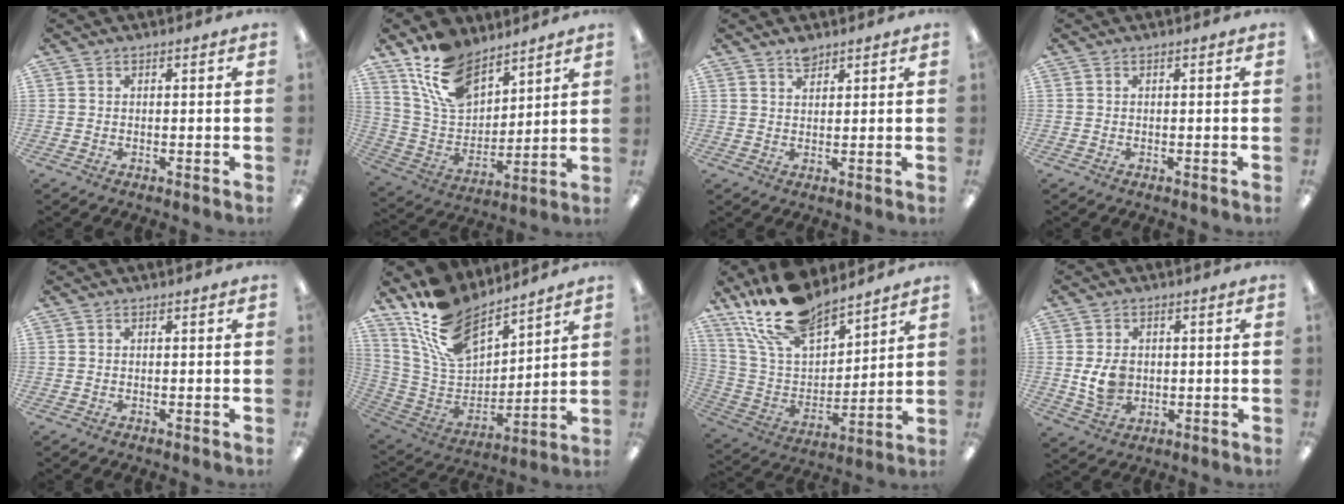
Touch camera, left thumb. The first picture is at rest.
{"total": 15.7, "force": [11.0, 8.3, 7.4], "torque": [-0.157, -0.047, 0.212]}
{"total": 2.7, "force": [2.4, 1.0, 0.6], "torque": [-0.008, -0.009, 0.043]}
{"total": 0.0}
{"total": 0.0}
{"total": 18.8, "force": [13.9, 9.0, 8.8], "torque": [-0.195, -0.077, 0.263]}
{"total": 20.2, "force": [16.0, 8.6, 9.0], "torque": [-0.188, -0.087, 0.293]}
{"total": 6.8, "force": [0.1, 5.2, 4.4], "torque": [-0.085, -0.001, 0.000]}